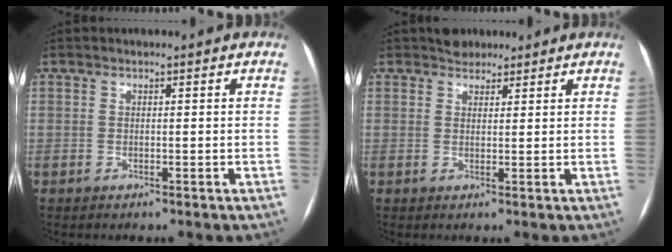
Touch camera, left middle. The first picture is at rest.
{"total": 2.7, "force": [2.2, 1.5, 0.4], "torque": [-0.005, 0.010, 0.034]}